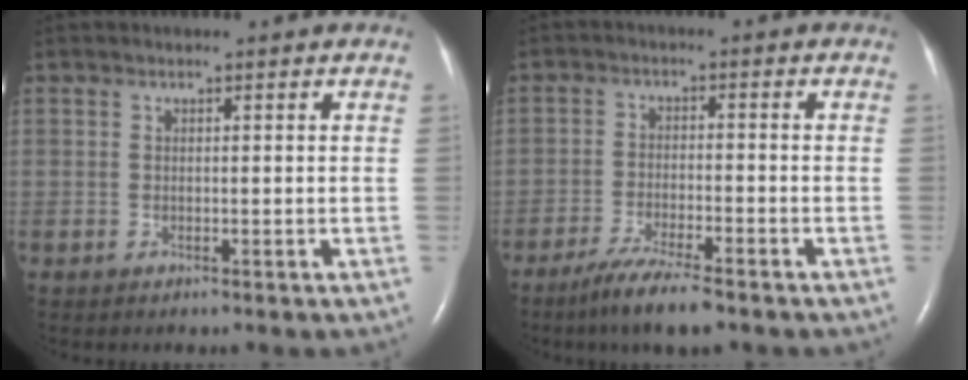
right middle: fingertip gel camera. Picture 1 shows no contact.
{"total": 7.0, "force": [-5.2, 0.5, 4.6], "torque": [-0.091, -0.018, -0.091]}